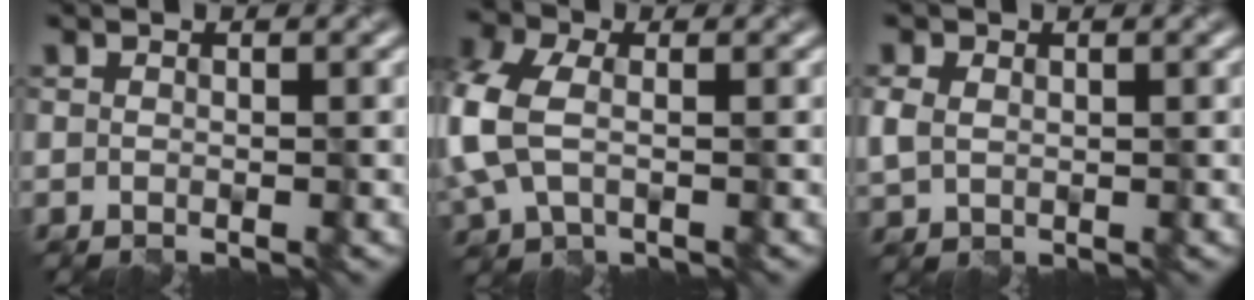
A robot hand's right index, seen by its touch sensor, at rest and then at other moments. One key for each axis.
{"total": 5.5, "fx": 0.3, "fy": 3.7, "fz": 4.1, "tx": -0.151, "ty": 0.012, "tz": 0.007}
{"total": 1.0, "fx": 0.5, "fy": 0.9, "fz": 0.2, "tx": -0.027, "ty": 0.006, "tz": 0.018}